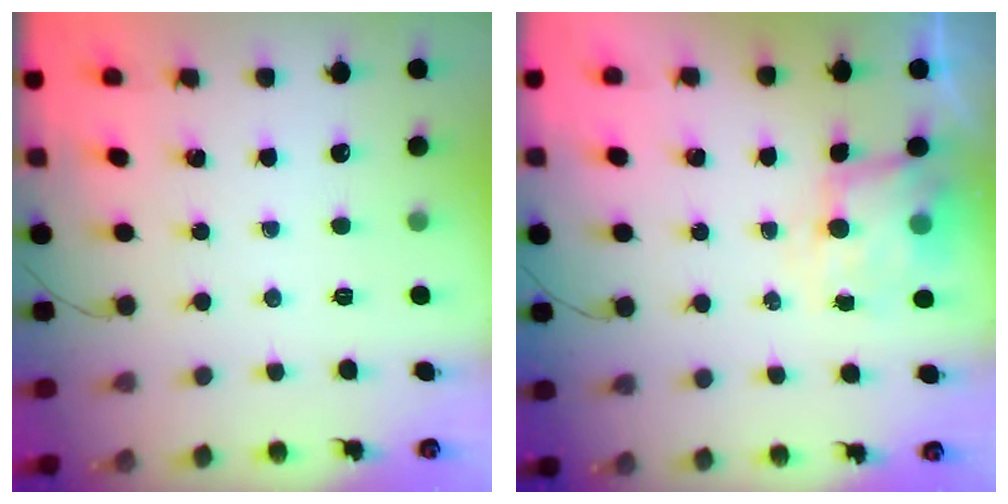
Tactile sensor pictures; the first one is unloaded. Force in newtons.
{"total": 5.3, "press": 5.2, "slide": 1.1}